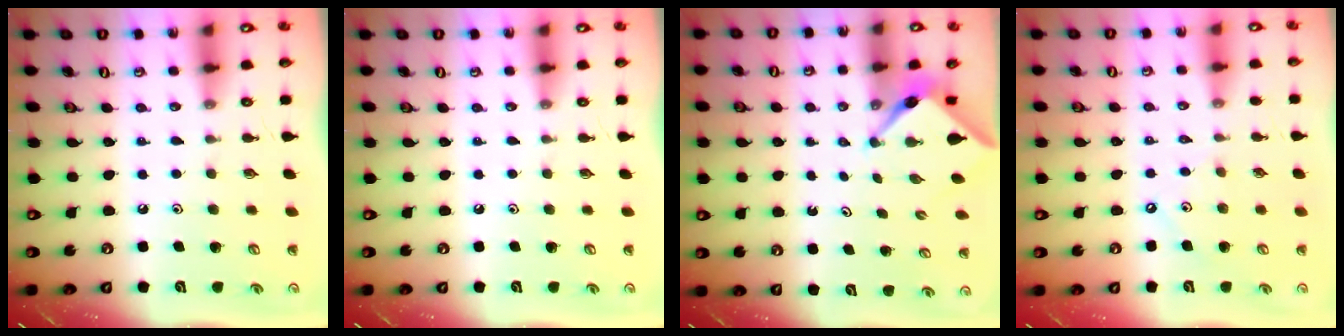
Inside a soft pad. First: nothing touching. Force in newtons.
{"total": 0.0}
{"total": 3.1, "press": 3.1, "slide": 0.3}
{"total": 3.8, "press": 3.8, "slide": 0.5}